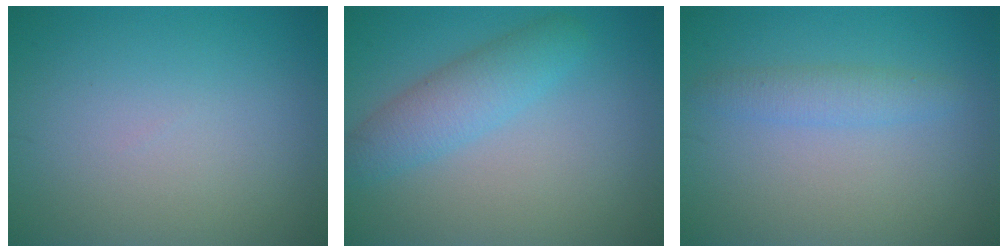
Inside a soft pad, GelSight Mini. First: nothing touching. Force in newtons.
{"total": 3.7, "press": 3.6, "slide": 0.2}
{"total": 1.9, "press": 1.9, "slide": 0.1}